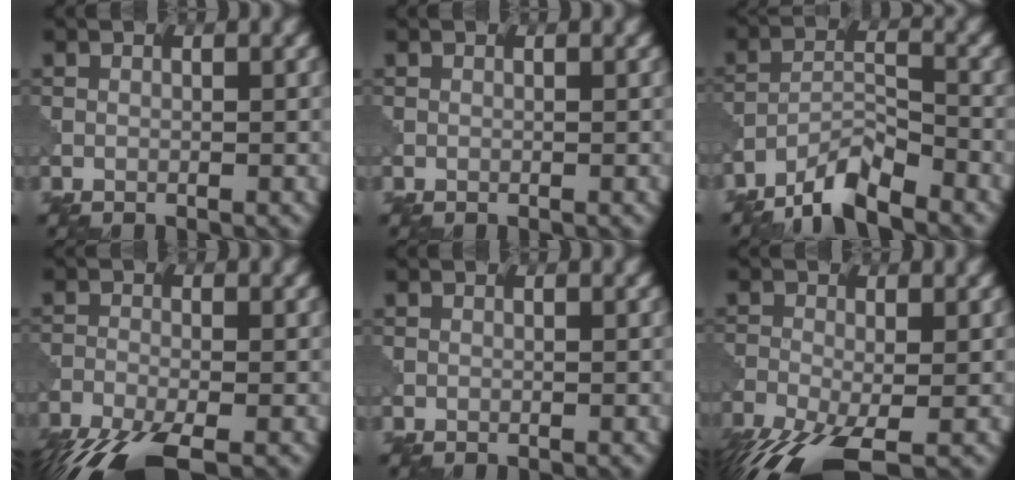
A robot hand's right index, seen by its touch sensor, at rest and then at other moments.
{"total": 0.0}
{"total": 5.3, "force": [-4.6, 0.9, 2.5], "torque": [-0.046, 0.003, -0.086]}
{"total": 8.1, "force": [-5.9, 2.6, 4.9], "torque": [-0.112, -0.032, -0.108]}
{"total": 0.0}
{"total": 9.2, "force": [-5.3, 3.7, 6.6], "torque": [-0.145, -0.025, -0.095]}